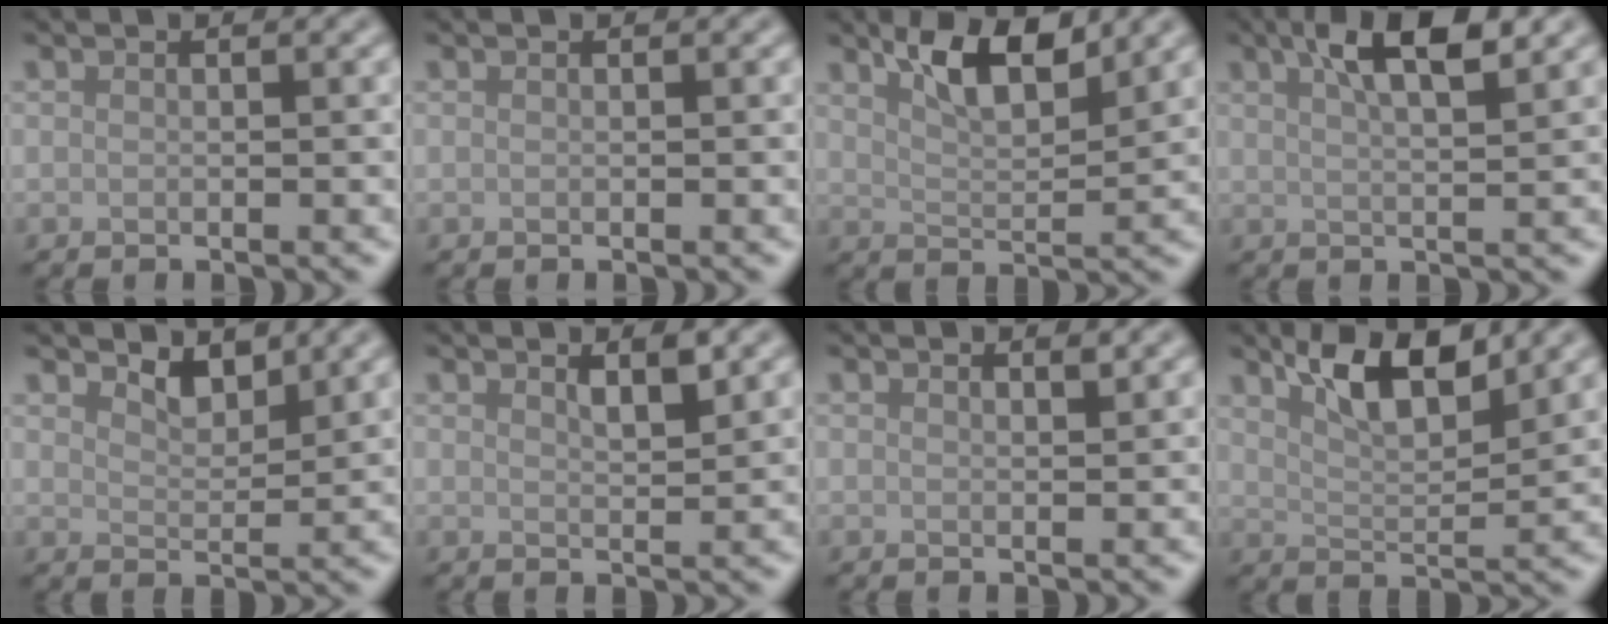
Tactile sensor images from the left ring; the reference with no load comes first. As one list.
[{"total": 0.0}, {"total": 5.1, "force": [3.4, 1.7, 3.5], "torque": [-0.061, 0.000, 0.056]}, {"total": 5.6, "force": [3.1, 1.6, 4.4], "torque": [-0.061, 0.017, 0.042]}, {"total": 2.3, "force": [2.0, 0.7, 0.9], "torque": [-0.020, -0.007, 0.033]}, {"total": 1.8, "force": [1.3, 0.3, 1.2], "torque": [-0.017, 0.000, 0.021]}, {"total": 0.7, "force": [0.7, 0.1, 0.3], "torque": [-0.001, -0.001, 0.012]}, {"total": 5.6, "force": [3.6, 1.8, 3.8], "torque": [-0.068, 0.000, 0.062]}]